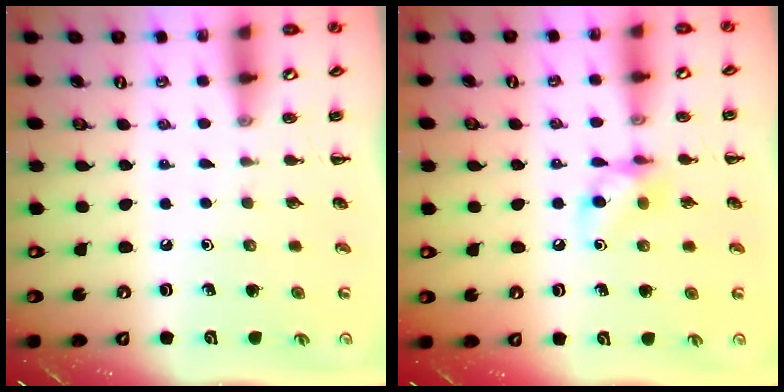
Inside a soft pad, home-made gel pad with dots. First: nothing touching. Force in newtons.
{"total": 8.7, "press": 8.6, "slide": 1.0}